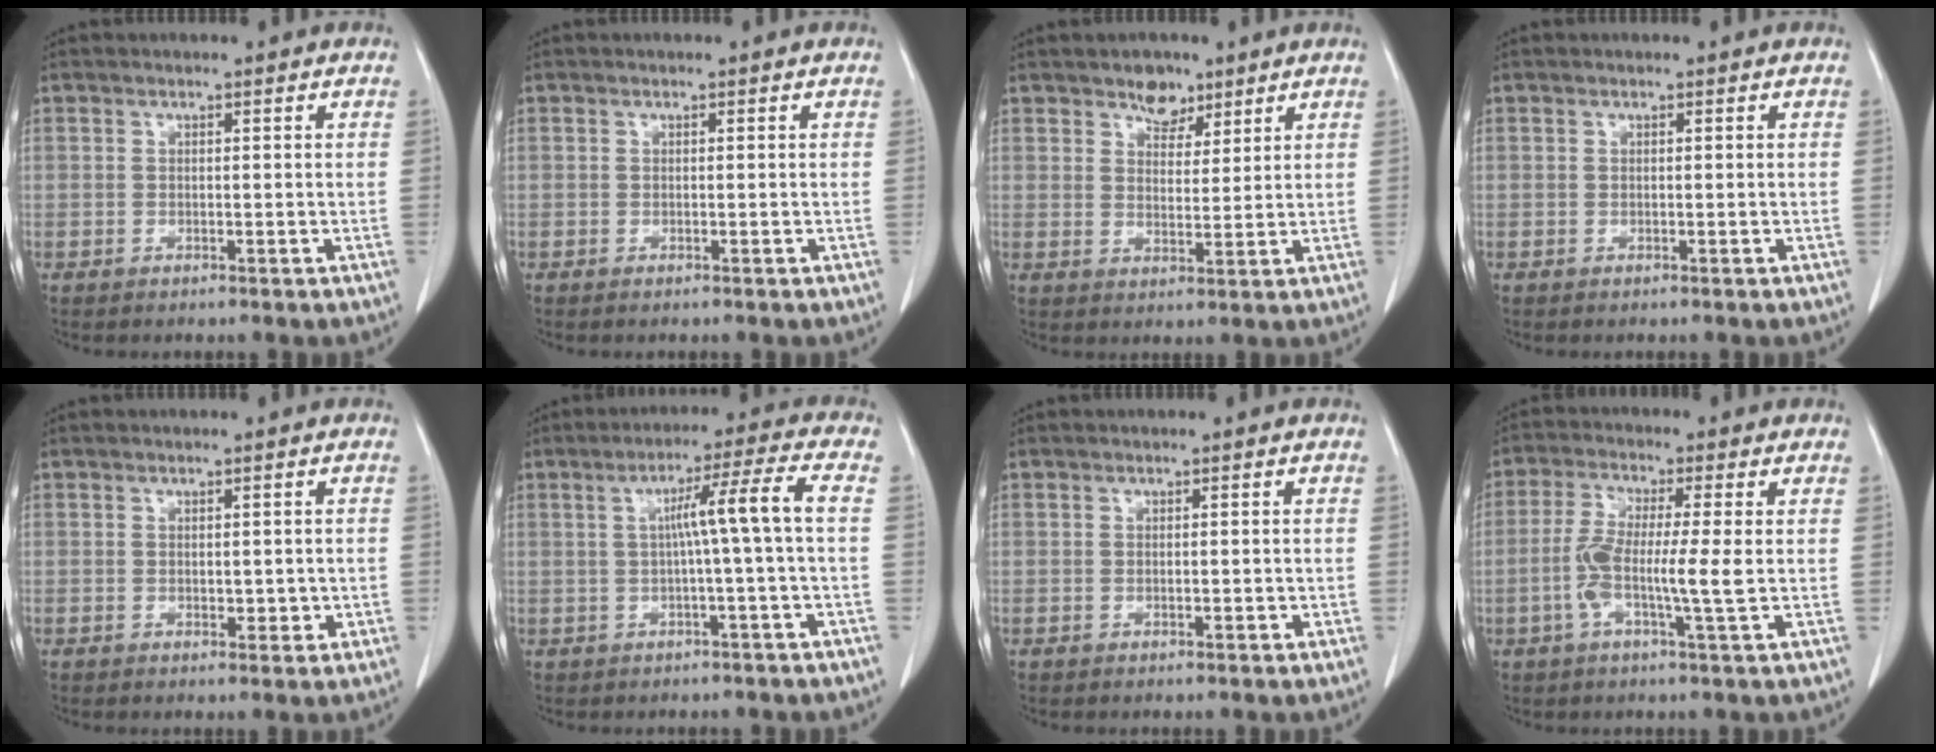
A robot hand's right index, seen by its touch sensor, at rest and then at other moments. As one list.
[{"total": 0.5, "force": [-0.2, 0.2, 0.4], "torque": [-0.012, -0.001, -0.003]}, {"total": 5.7, "force": [3.9, 3.6, 2.2], "torque": [-0.036, 0.003, 0.072]}, {"total": 0.0}, {"total": 3.1, "force": [-0.5, 1.7, 2.5], "torque": [-0.038, 0.005, 0.003]}, {"total": 7.8, "force": [0.2, -1.2, 7.7], "torque": [-0.127, 0.019, 0.010]}, {"total": 1.5, "force": [-0.3, 0.7, 1.2], "torque": [-0.031, 0.005, 0.002]}, {"total": 8.5, "force": [-1.1, 0.5, 8.4], "torque": [-0.167, 0.003, -0.028]}]